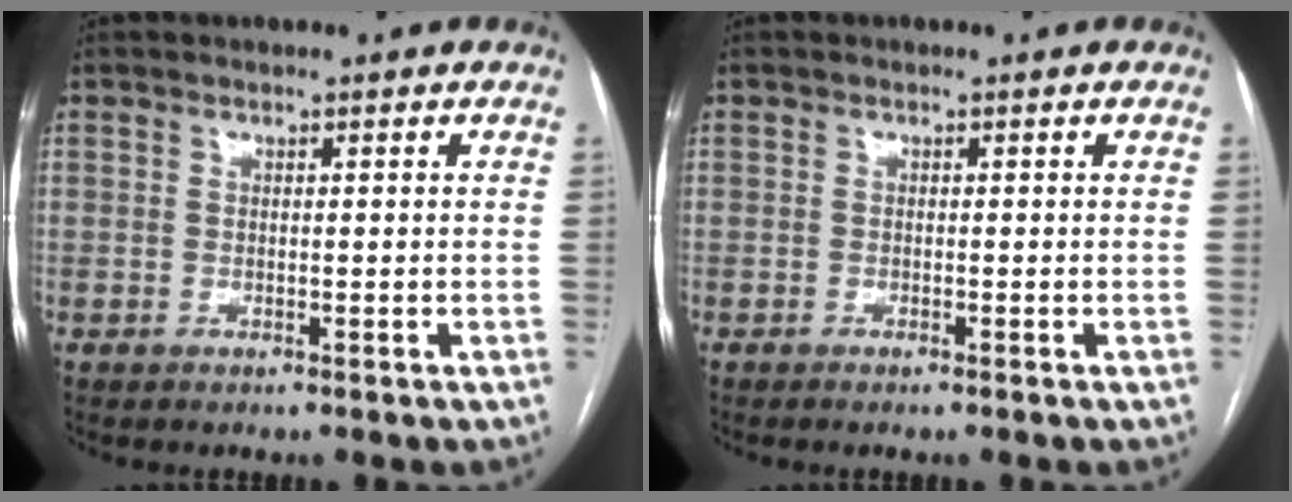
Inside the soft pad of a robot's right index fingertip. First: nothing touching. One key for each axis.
{"total": 0.6, "fx": -0.5, "fy": -0.1, "fz": 0.4, "tx": -0.006, "ty": 0.000, "tz": -0.010}